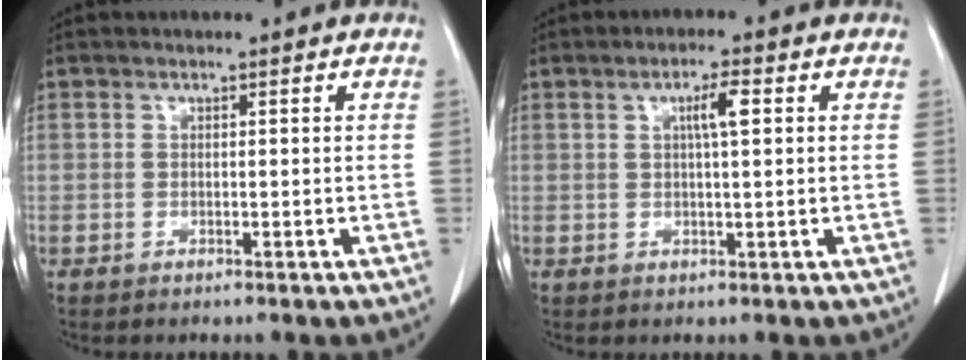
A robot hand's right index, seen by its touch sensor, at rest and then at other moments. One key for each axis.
{"total": 3.4, "fx": 0.9, "fy": 0.3, "fz": 3.2, "tx": -0.056, "ty": 0.004, "tz": 0.015}